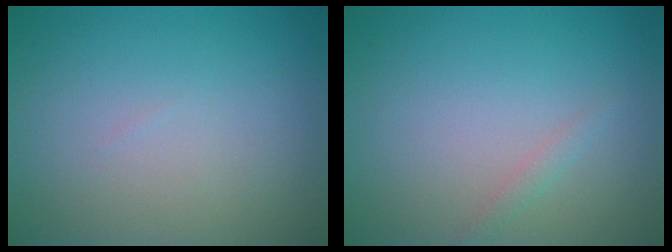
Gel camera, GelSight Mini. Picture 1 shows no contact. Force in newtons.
{"total": 0.8, "press": 0.8, "slide": 0.0}